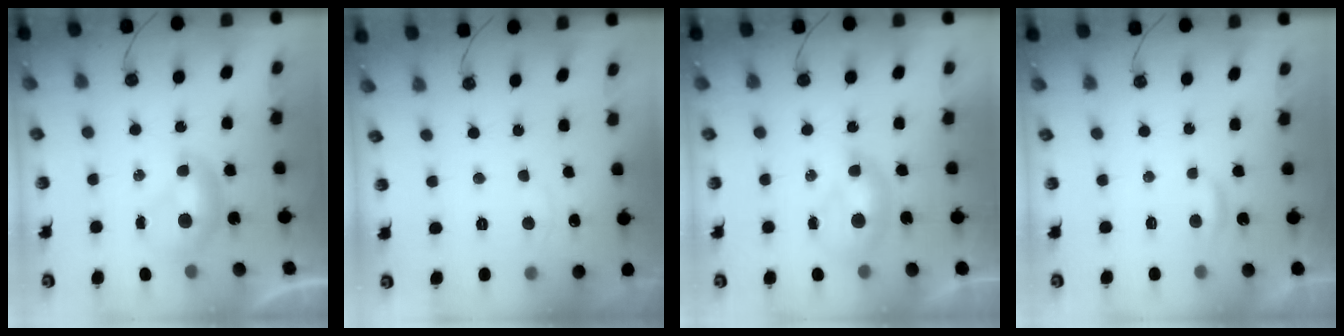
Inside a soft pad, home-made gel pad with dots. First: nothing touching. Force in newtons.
{"total": 1.8, "press": 1.7, "slide": 0.7}
{"total": 1.5, "press": 1.4, "slide": 0.6}
{"total": 1.8, "press": 1.8, "slide": 0.4}